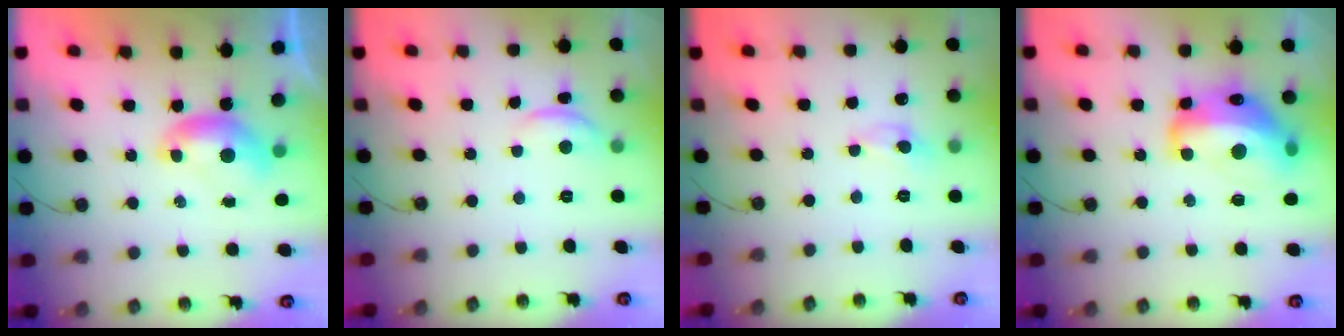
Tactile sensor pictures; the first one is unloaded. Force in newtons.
{"total": 1.7, "press": 1.6, "slide": 0.5}
{"total": 0.0}
{"total": 13.8, "press": 13.7, "slide": 1.4}